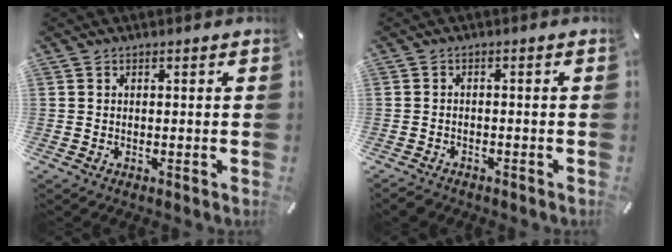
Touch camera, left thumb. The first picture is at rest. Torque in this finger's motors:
{"motor_torque": [-0.34, 0.70, 1.00, 1.03, 0.09]}